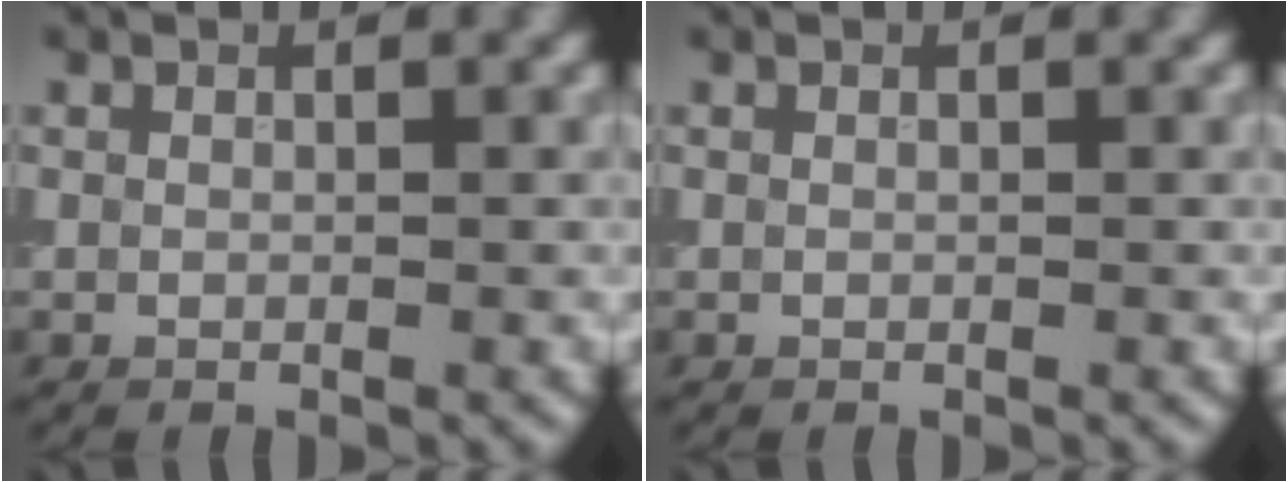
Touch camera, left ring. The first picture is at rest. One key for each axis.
{"total": 0.0}